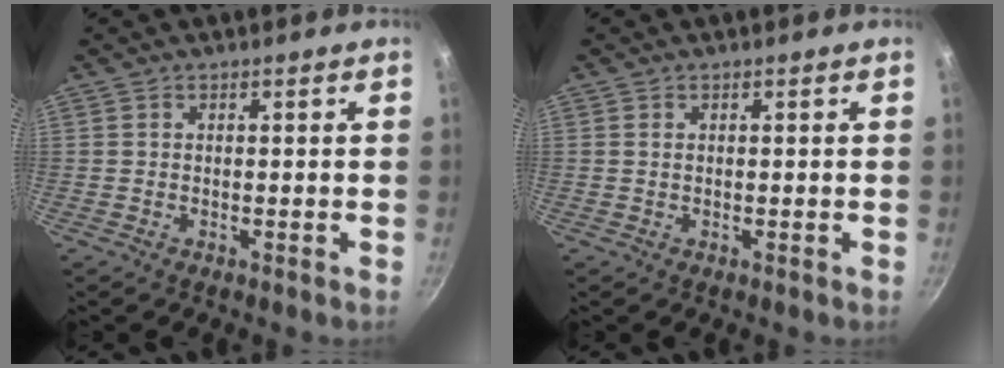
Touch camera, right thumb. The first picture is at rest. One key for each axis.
{"total": 0.6, "fx": 0.2, "fy": 0.4, "fz": 0.5, "tx": -0.009, "ty": 0.001, "tz": 0.004}